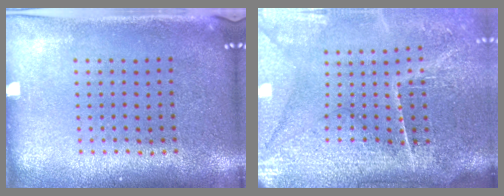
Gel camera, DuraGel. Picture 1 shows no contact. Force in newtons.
{"total": 4.7, "press": 4.0, "slide": 2.5}